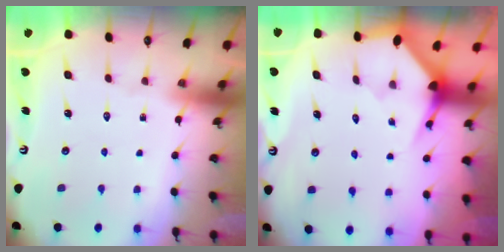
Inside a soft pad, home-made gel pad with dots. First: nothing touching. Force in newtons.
{"total": 3.3, "press": 3.3, "slide": 0.3}